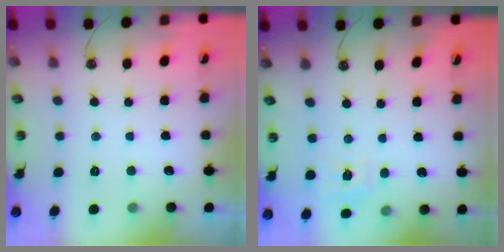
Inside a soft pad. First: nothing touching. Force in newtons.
{"total": 7.0, "press": 7.0, "slide": 0.7}